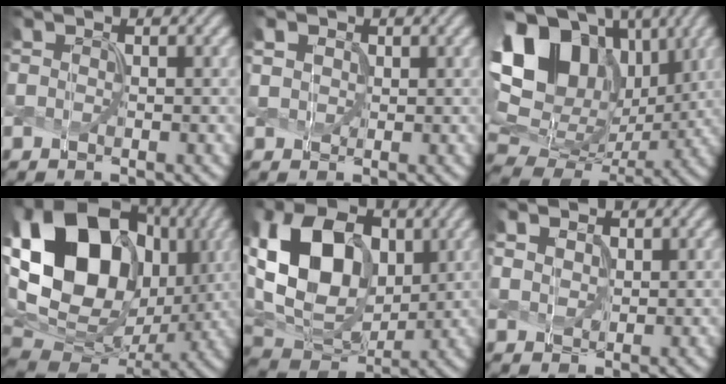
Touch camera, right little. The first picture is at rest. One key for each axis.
{"total": 1.9, "fx": 0.9, "fy": 1.5, "fz": 0.8, "tx": -0.022, "ty": 0.007, "tz": 0.011}
{"total": 16.5, "fx": 6.2, "fy": 11.7, "fz": 9.9, "tx": -0.191, "ty": 0.038, "tz": 0.110}
{"total": 19.1, "fx": 3.5, "fy": 14.3, "fz": 12.2, "tx": -0.243, "ty": 0.017, "tz": 0.066}
{"total": 12.3, "fx": 2.4, "fy": 8.6, "fz": 8.5, "tx": -0.183, "ty": 0.011, "tz": 0.039}
{"total": 1.9, "fx": 1.0, "fy": 1.3, "fz": 1.0, "tx": -0.025, "ty": 0.002, "tz": 0.016}